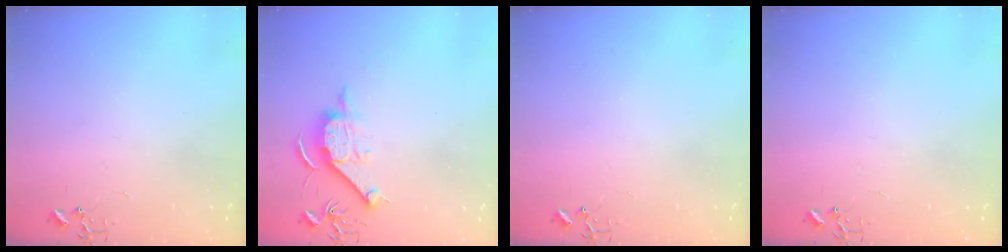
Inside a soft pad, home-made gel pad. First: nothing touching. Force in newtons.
{"total": 11.3, "press": 11.3, "slide": 0.5}
{"total": 0.0}
{"total": 0.0}